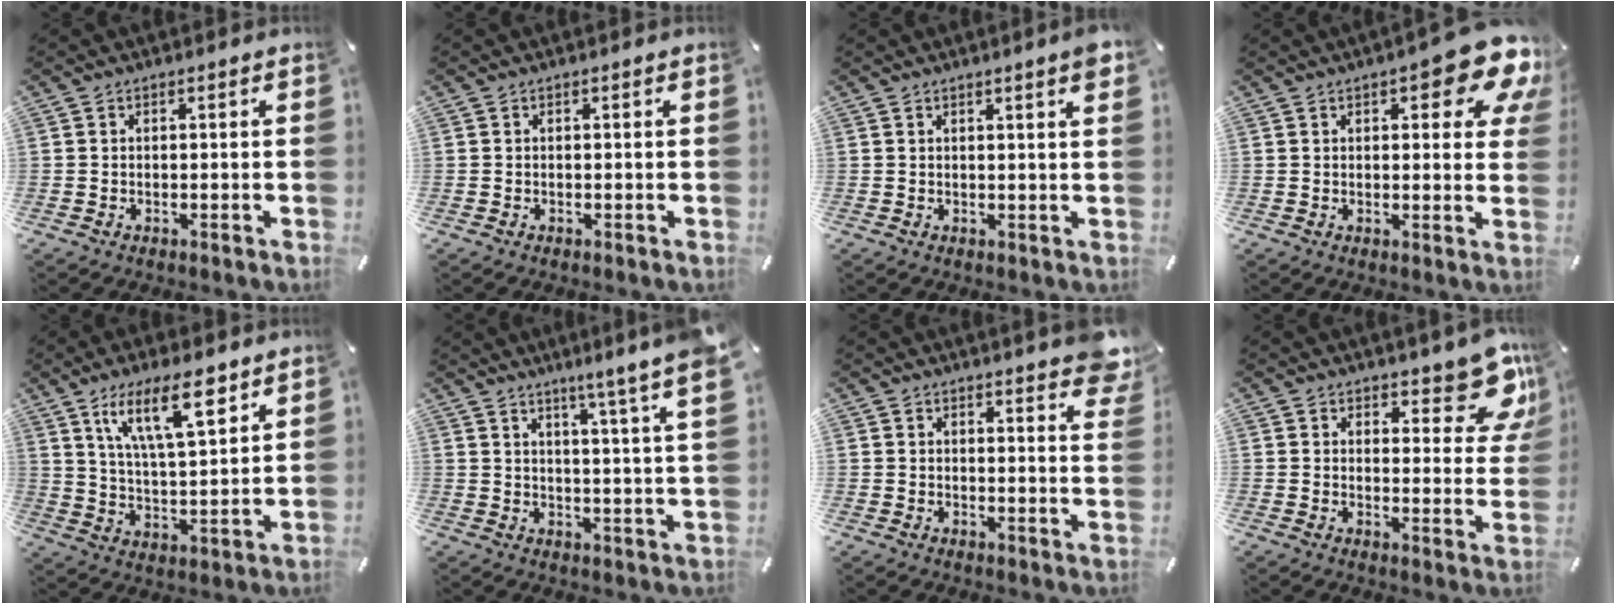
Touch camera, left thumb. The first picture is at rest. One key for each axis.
{"total": 0.0}
{"total": 3.0, "fx": 1.5, "fy": 0.2, "fz": 2.6, "tx": -0.042, "ty": -0.006, "tz": 0.025}
{"total": 12.7, "fx": 7.0, "fy": 4.6, "fz": 9.5, "tx": -0.117, "ty": -0.044, "tz": 0.114}
{"total": 14.9, "fx": 9.1, "fy": 5.2, "fz": 10.6, "tx": -0.185, "ty": -0.031, "tz": 0.156}
{"total": 7.8, "fx": 5.7, "fy": -1.1, "fz": 5.2, "tx": -0.077, "ty": -0.053, "tz": 0.086}
{"total": 5.5, "fx": 4.7, "fy": 1.6, "fz": 2.3, "tx": -0.019, "ty": -0.034, "tz": 0.080}
{"total": 11.1, "fx": 8.6, "fy": 4.6, "fz": 5.3, "tx": -0.042, "ty": -0.073, "tz": 0.148}